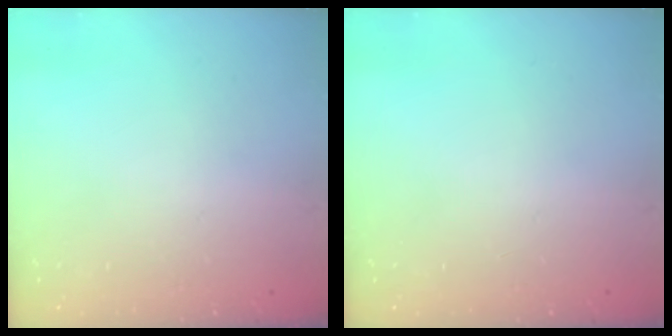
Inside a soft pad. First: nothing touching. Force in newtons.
{"total": 0.0}